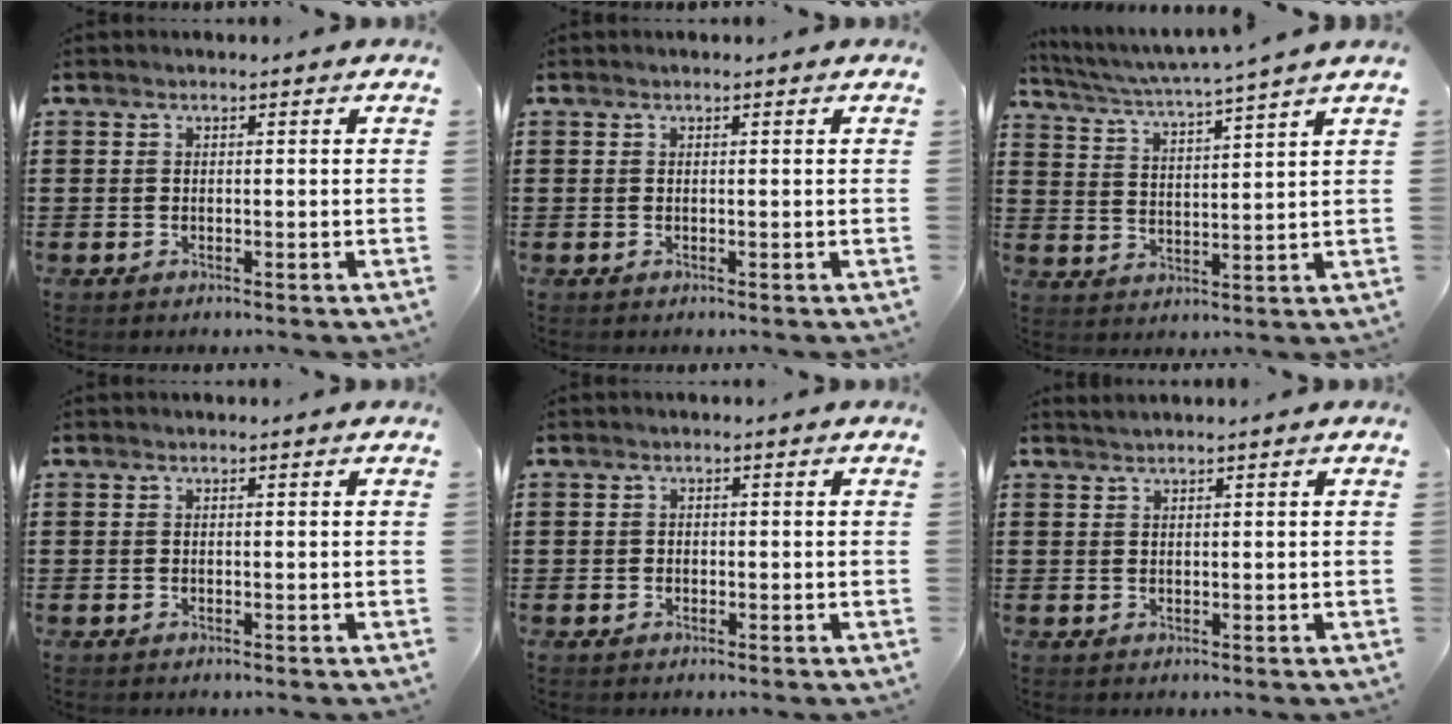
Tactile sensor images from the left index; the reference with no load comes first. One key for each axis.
{"total": 0.0}
{"total": 3.6, "fx": 3.2, "fy": -0.8, "fz": 1.5, "tx": -0.047, "ty": -0.028, "tz": 0.048}
{"total": 0.0}
{"total": 0.6, "fx": -0.1, "fy": 0.6, "fz": 0.1, "tx": -0.004, "ty": 0.004, "tz": -0.003}
{"total": 0.7, "fx": 0.7, "fy": -0.1, "fz": 0.3, "tx": -0.006, "ty": 0.000, "tz": 0.013}